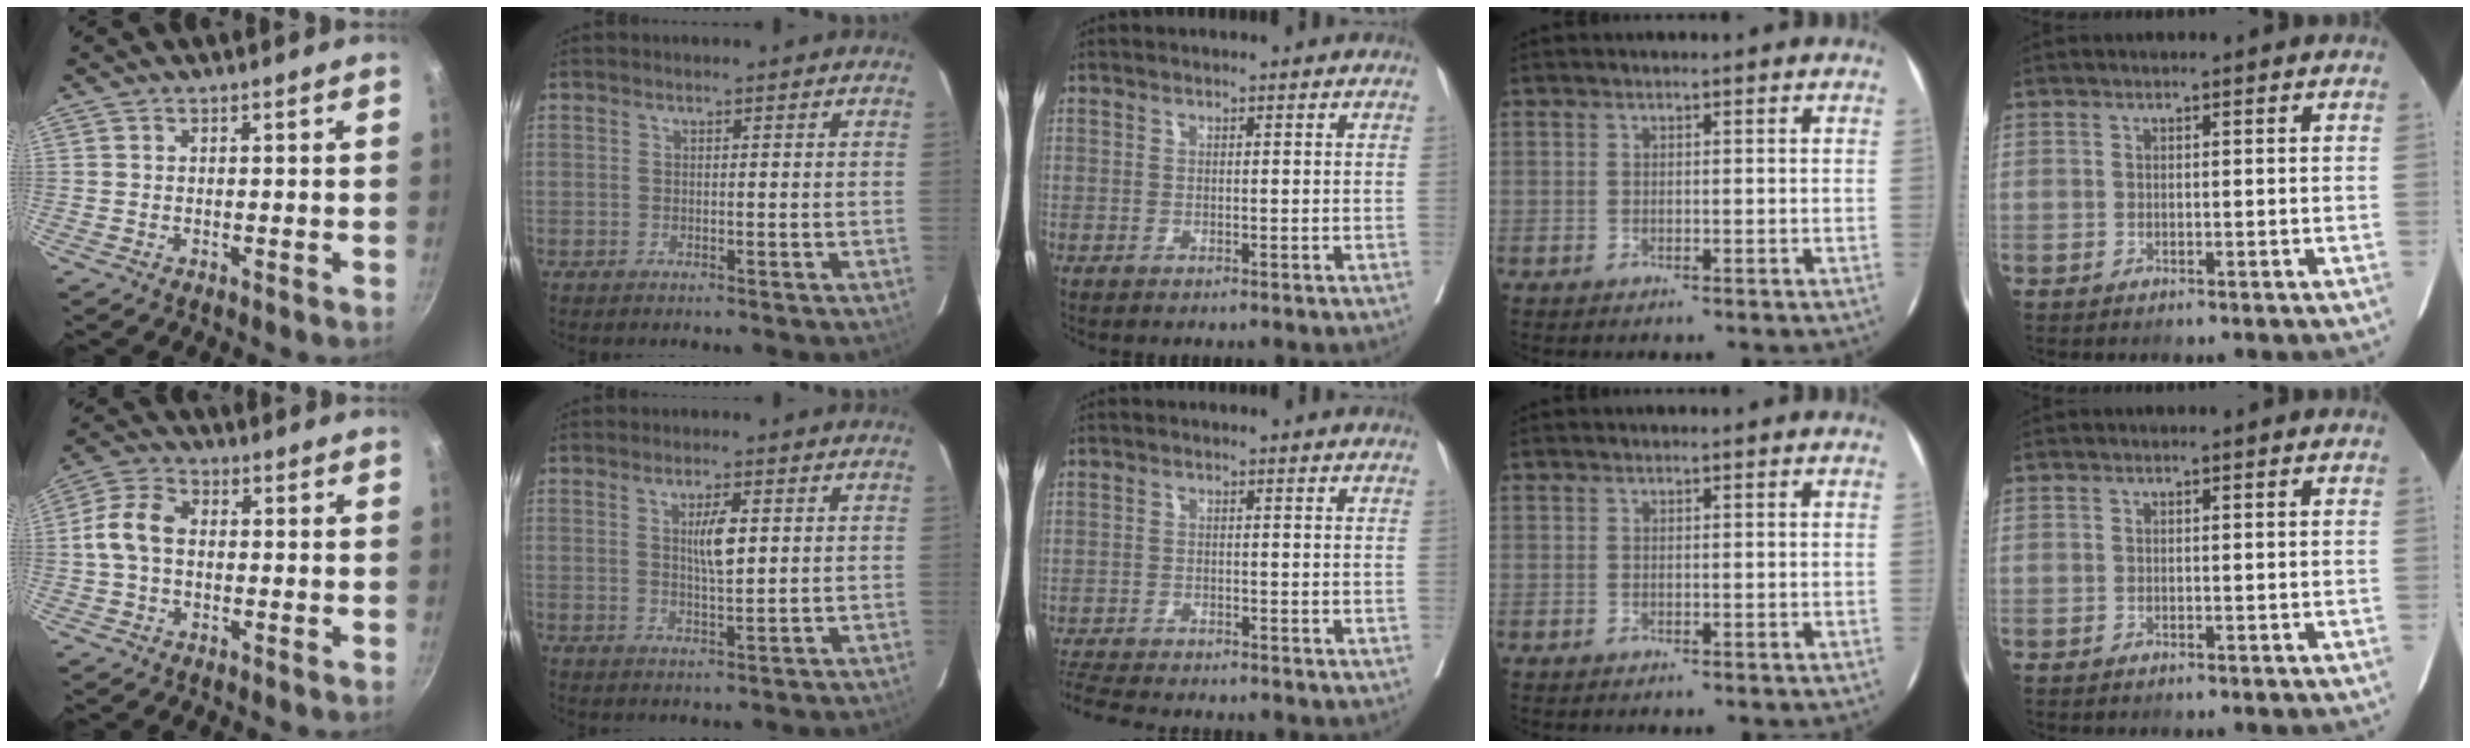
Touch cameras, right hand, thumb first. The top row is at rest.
{"thumb": {"total": 7.7, "force": [-0.1, 5.3, 5.7], "torque": [-0.113, 0.025, -0.009]}, "index": {"total": 4.3, "force": [1.0, 0.7, 4.1], "torque": [-0.071, 0.000, 0.018]}, "middle": {"total": 7.9, "force": [-7.4, 0.9, 2.8], "torque": [-0.049, -0.015, -0.120]}}